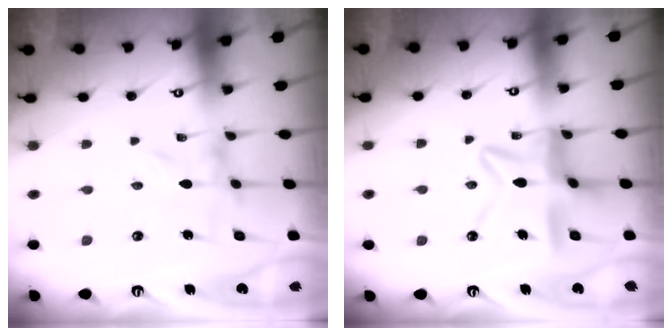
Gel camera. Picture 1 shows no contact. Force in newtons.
{"total": 12.2, "press": 12.1, "slide": 1.2}